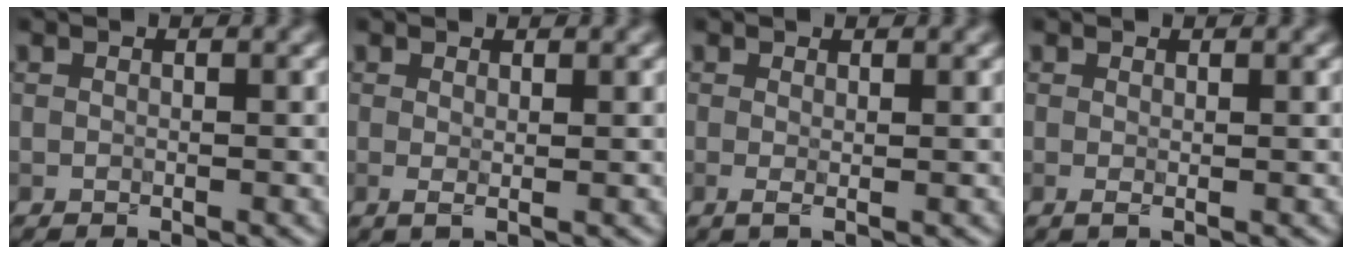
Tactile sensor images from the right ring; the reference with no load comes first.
{"total": 1.0, "force": [0.1, 0.1, 1.0], "torque": [-0.021, -0.002, 0.002]}
{"total": 1.1, "force": [0.0, 0.2, 1.1], "torque": [-0.023, -0.004, -0.001]}
{"total": 0.7, "force": [0.0, 0.1, 0.7], "torque": [-0.016, -0.005, 0.001]}